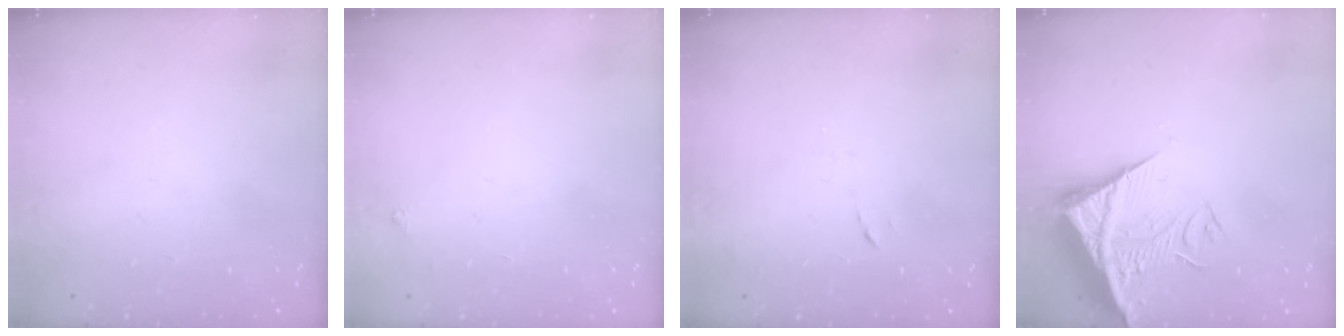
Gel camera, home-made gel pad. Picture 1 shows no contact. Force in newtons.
{"total": 2.5, "press": 2.5, "slide": 0.4}
{"total": 7.2, "press": 7.2, "slide": 0.6}
{"total": 10.6, "press": 10.5, "slide": 1.1}